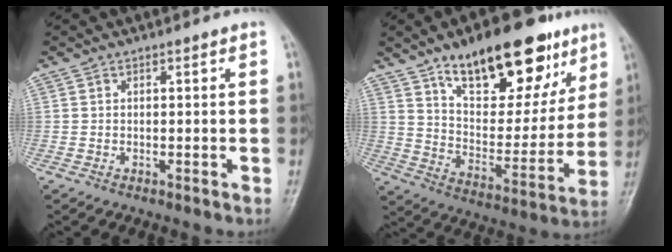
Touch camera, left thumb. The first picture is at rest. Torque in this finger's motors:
{"motor_torque": [0.17, 0.65, 1.30, -1.47, 0.13]}